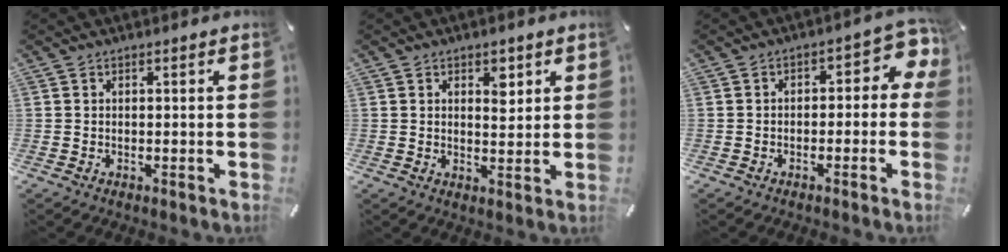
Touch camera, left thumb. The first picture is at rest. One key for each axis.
{"total": 4.2, "fx": 2.0, "fy": 2.6, "fz": 2.6, "tx": -0.017, "ty": -0.012, "tz": 0.027}
{"total": 5.7, "fx": -0.4, "fy": 3.6, "fz": 4.3, "tx": -0.051, "ty": -0.002, "tz": -0.018}